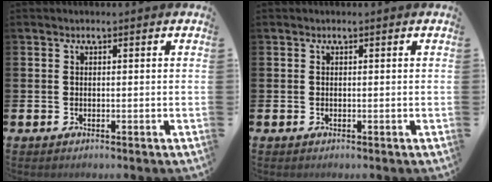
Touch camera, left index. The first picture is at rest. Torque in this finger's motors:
{"motor_torque": [-0.13, 0.14, 0.01, -0.01]}